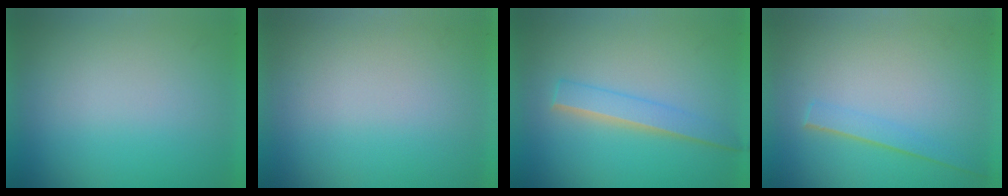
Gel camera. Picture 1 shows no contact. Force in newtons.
{"total": 0.0}
{"total": 2.2}
{"total": 1.4}